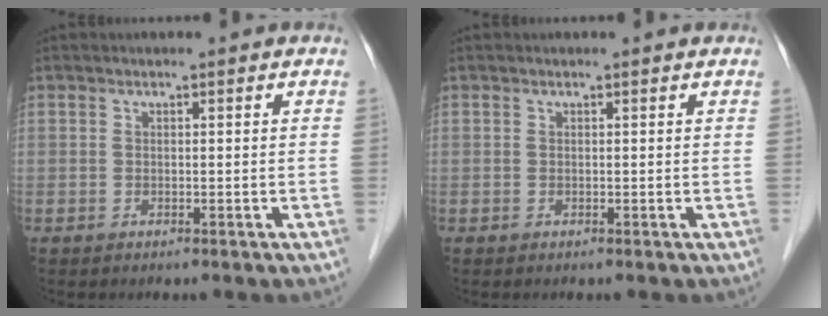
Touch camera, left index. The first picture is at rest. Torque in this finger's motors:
{"motor_torque": [0.00, 0.03, 0.00, 0.00]}